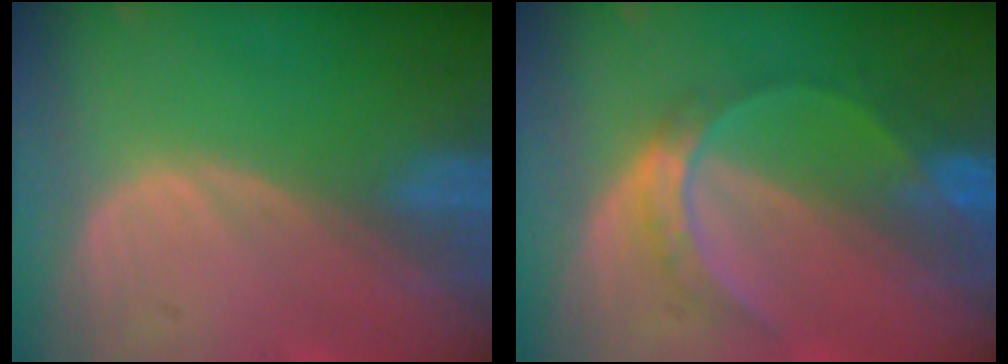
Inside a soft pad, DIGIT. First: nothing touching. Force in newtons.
{"total": 6.5, "press": 5.6, "slide": 3.4}